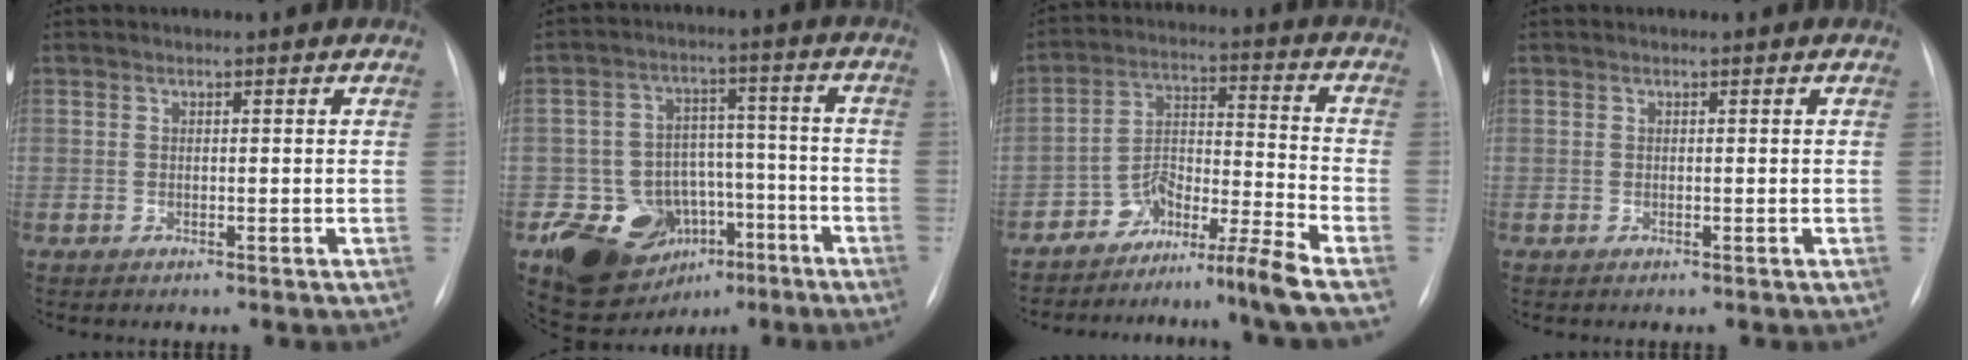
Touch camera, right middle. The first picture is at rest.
{"total": 13.7, "force": [-6.5, 10.7, 5.4], "torque": [-0.080, 0.052, -0.088]}
{"total": 8.5, "force": [-7.4, -1.6, 3.9], "torque": [-0.066, 0.023, -0.129]}
{"total": 0.0}